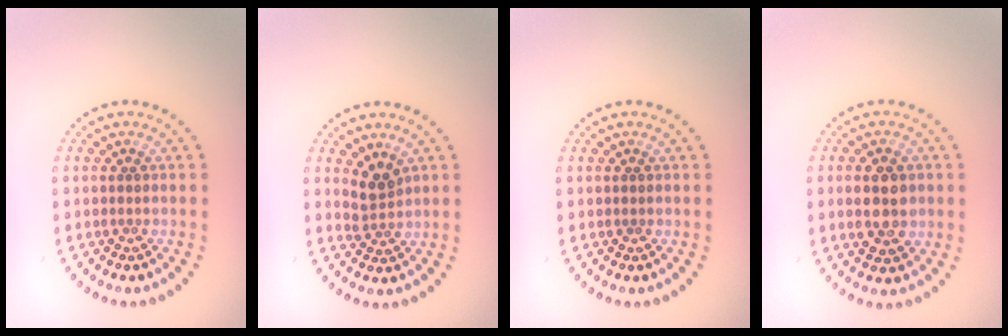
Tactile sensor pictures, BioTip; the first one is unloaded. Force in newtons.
{"total": 2.3, "press": 1.7, "slide": 1.5}
{"total": 0.0}
{"total": 3.8, "press": 3.8, "slide": 0.2}